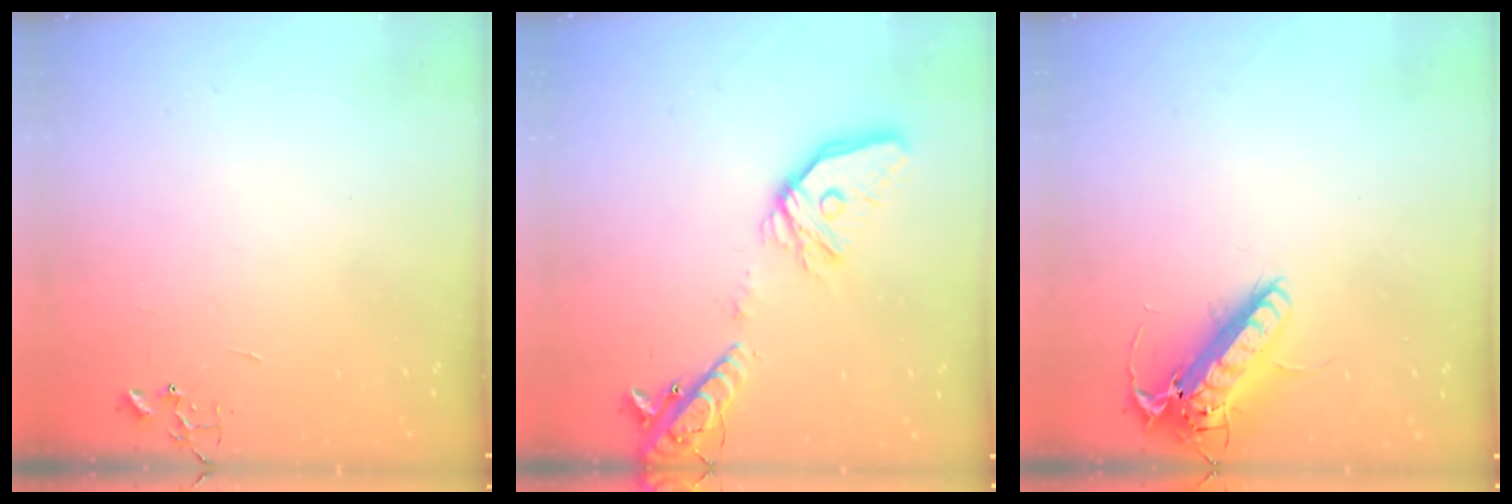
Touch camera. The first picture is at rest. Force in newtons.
{"total": 20.2, "press": 20.0, "slide": 3.0}
{"total": 16.2, "press": 15.9, "slide": 3.2}